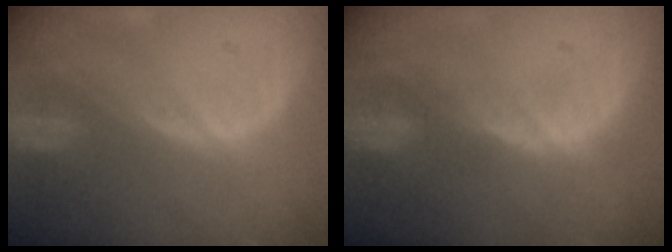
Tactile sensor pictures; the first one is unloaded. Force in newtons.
{"total": 2.3, "press": 1.9, "slide": 1.4}